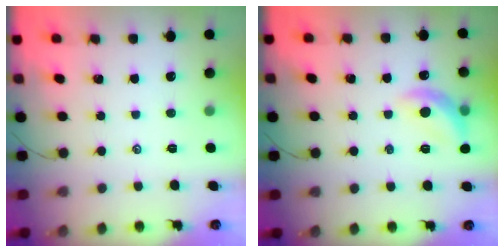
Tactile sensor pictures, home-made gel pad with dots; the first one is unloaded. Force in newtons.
{"total": 10.8, "press": 10.7, "slide": 1.1}